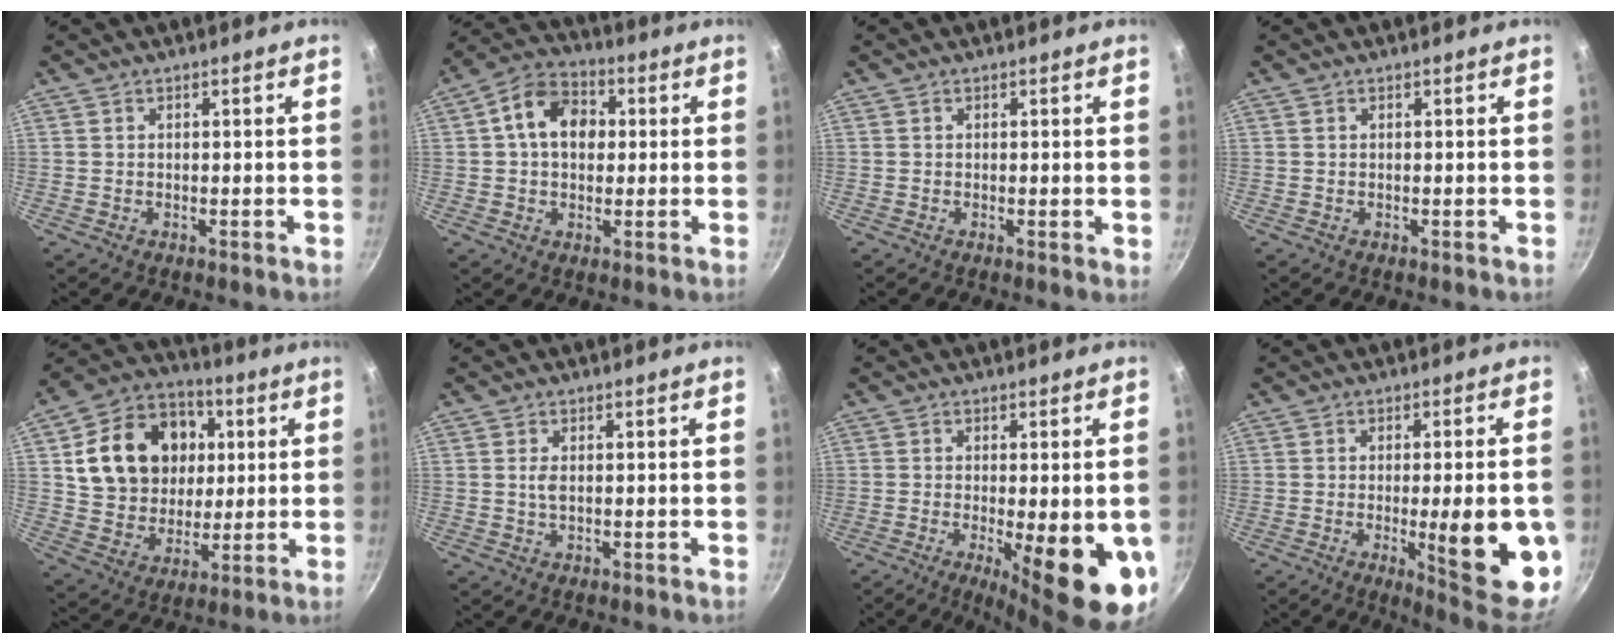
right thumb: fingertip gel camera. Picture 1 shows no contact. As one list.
[{"total": 11.0, "force": [1.7, 8.1, 7.3], "torque": [-0.093, 0.021, 0.010]}, {"total": 0.7, "force": [0.0, 0.1, 0.7], "torque": [-0.010, -0.003, -0.001]}, {"total": 0.0}, {"total": 19.9, "force": [4.2, 15.8, 11.3], "torque": [-0.169, 0.013, 0.077]}, {"total": 1.6, "force": [0.2, 0.8, 1.4], "torque": [-0.027, 0.000, 0.004]}, {"total": 16.2, "force": [-4.0, 4.5, 15.1], "torque": [-0.187, -0.010, -0.043]}, {"total": 16.2, "force": [-3.3, 3.9, 15.3], "torque": [-0.175, 0.000, -0.035]}]